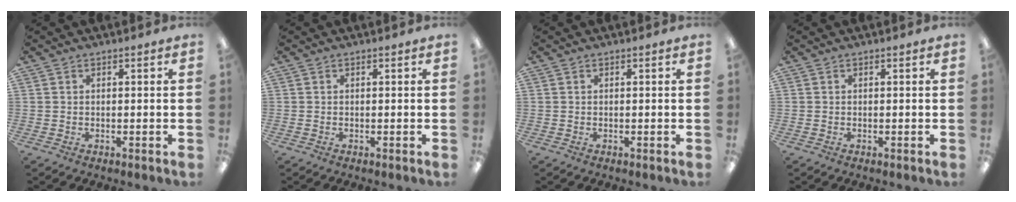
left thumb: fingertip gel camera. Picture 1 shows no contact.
{"total": 0.0}
{"total": 0.0}
{"total": 0.0}